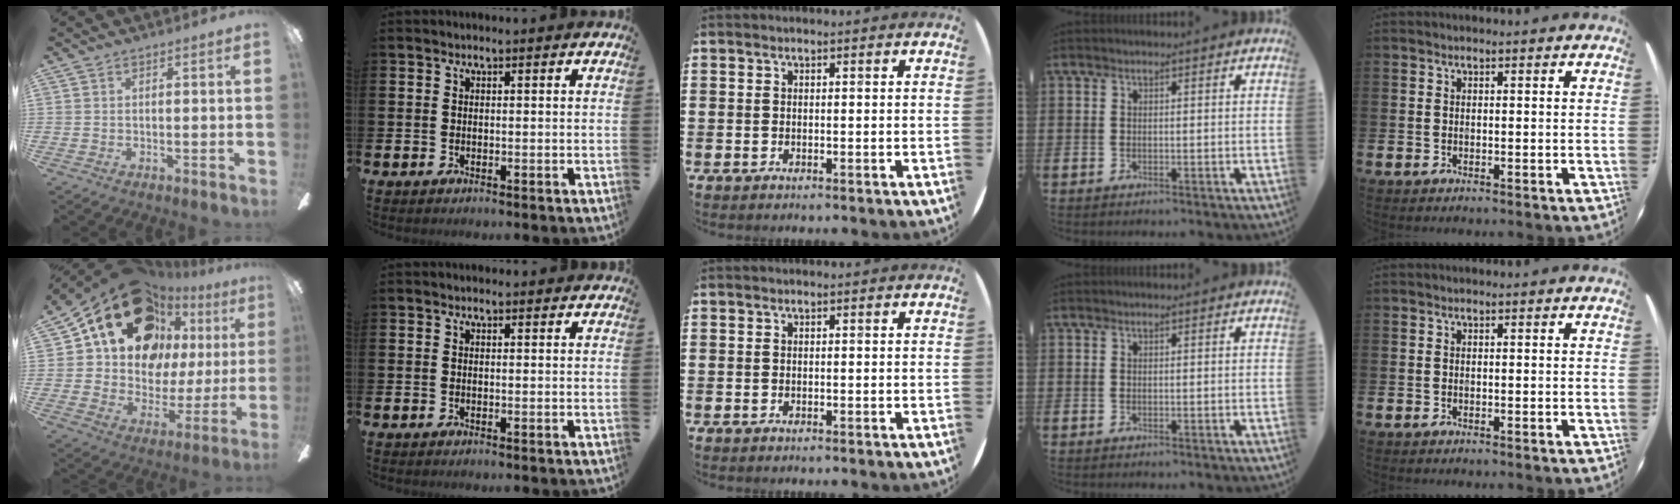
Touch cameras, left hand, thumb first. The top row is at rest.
{"thumb": {"total": 22.2, "force": [12.0, 14.7, 11.5], "torque": [-0.196, -0.065, 0.228]}, "index": {"total": 0.6, "force": [0.5, 0.2, 0.2], "torque": [0.006, -0.001, 0.008]}}